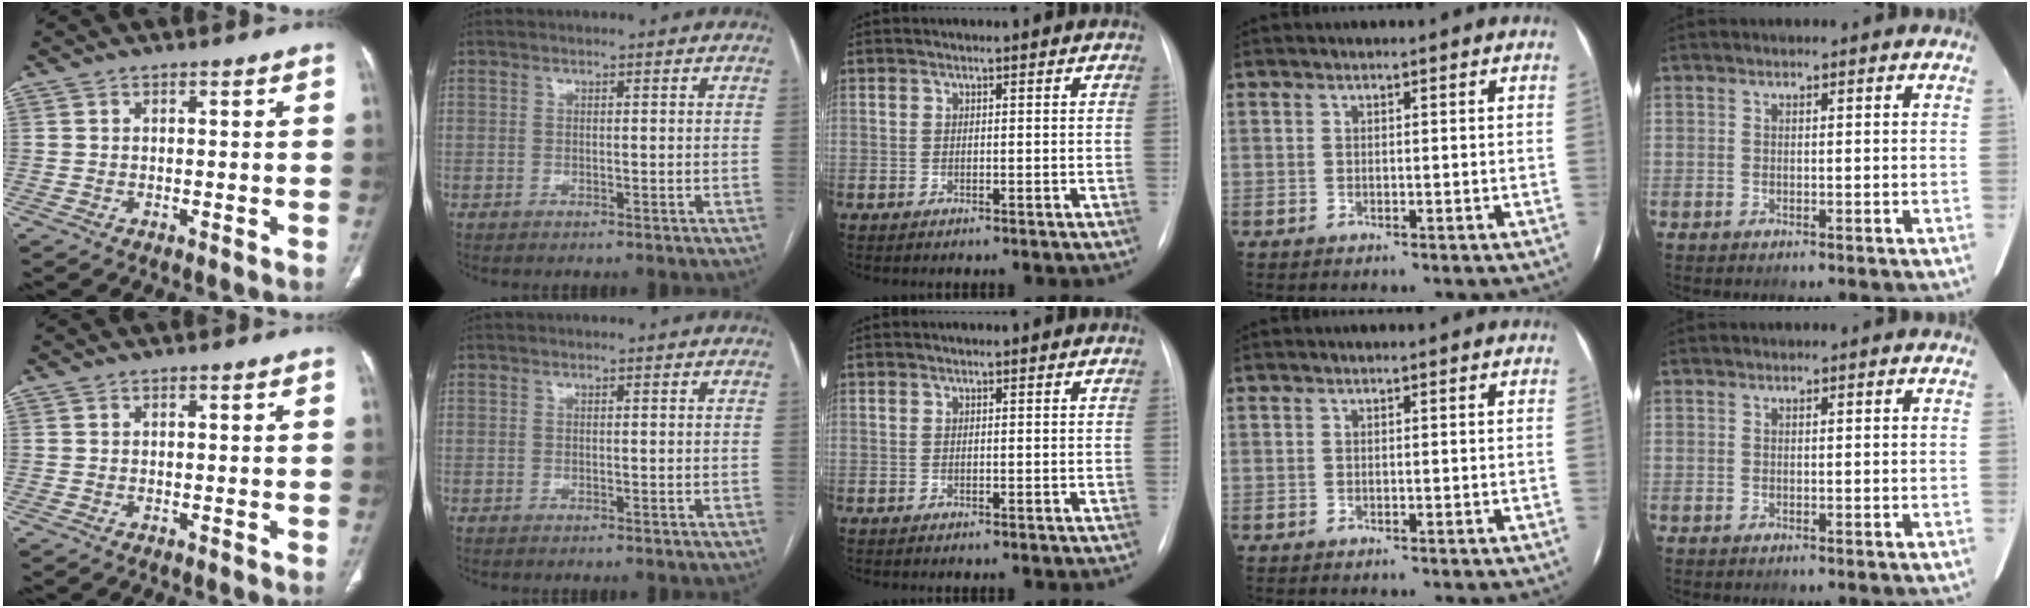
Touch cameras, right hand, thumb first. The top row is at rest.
{}